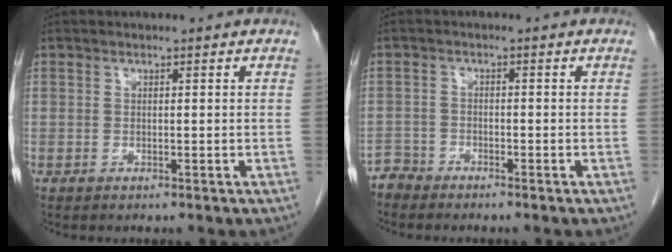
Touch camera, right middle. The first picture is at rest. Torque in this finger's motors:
{"motor_torque": [-0.06, -0.06, -0.09, -0.02]}